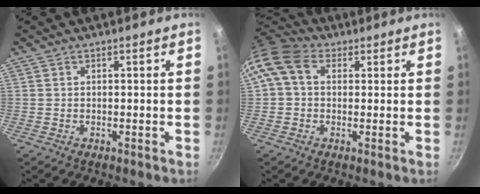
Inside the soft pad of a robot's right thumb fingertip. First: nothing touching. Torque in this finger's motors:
{"motor_torque": [1.24, 1.77, 0.62, -0.56, 0.38]}